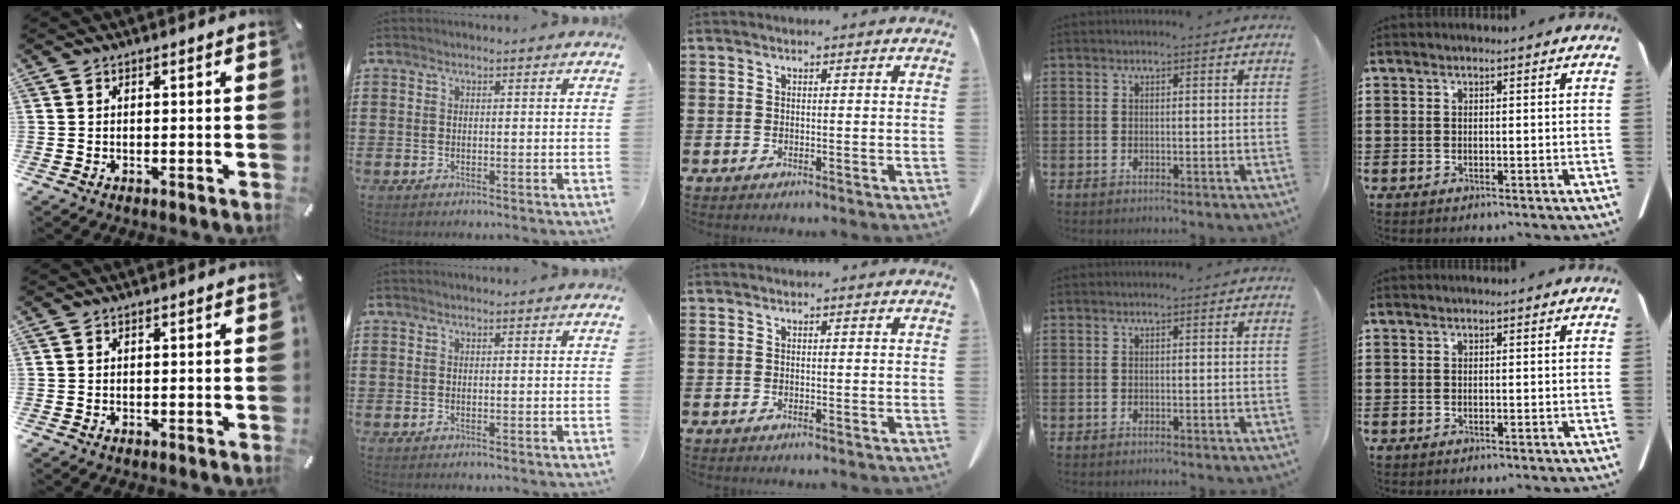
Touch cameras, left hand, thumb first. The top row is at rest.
{}